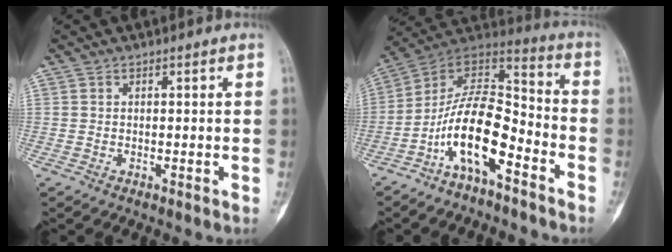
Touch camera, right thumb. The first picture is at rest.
{"total": 14.9, "force": [-7.2, 6.1, 11.5], "torque": [-0.197, 0.094, -0.135]}